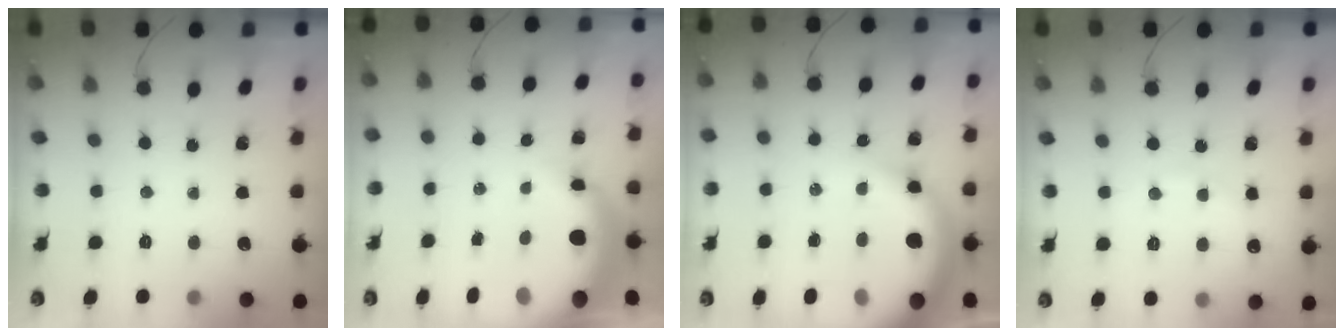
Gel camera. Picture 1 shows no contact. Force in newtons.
{"total": 11.6, "press": 11.3, "slide": 2.7}
{"total": 16.5, "press": 16.1, "slide": 3.8}
{"total": 6.7, "press": 6.5, "slide": 1.6}